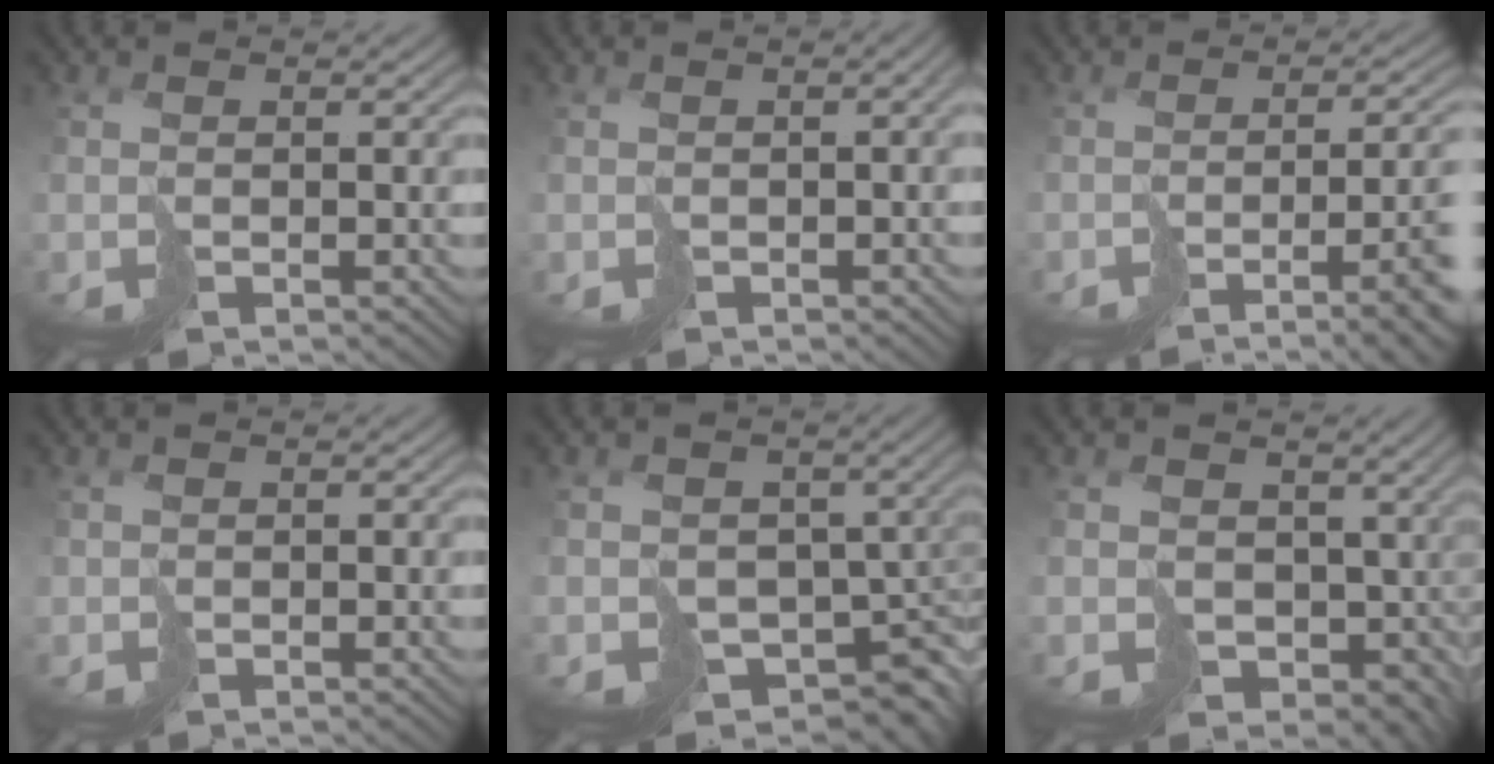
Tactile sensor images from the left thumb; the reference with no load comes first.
{"total": 2.0, "force": [-0.6, 0.8, 1.8], "torque": [-0.026, -0.004, -0.003]}
{"total": 10.0, "force": [-3.8, 3.3, 8.6], "torque": [-0.088, -0.014, -0.048]}
{"total": 0.9, "force": [-0.1, 0.8, -0.4], "torque": [0.009, -0.004, -0.001]}
{"total": 7.4, "force": [-1.5, 5.9, 4.1], "torque": [-0.055, -0.036, -0.013]}
{"total": 9.4, "force": [-0.2, 7.8, 5.2], "torque": [-0.097, -0.048, 0.005]}